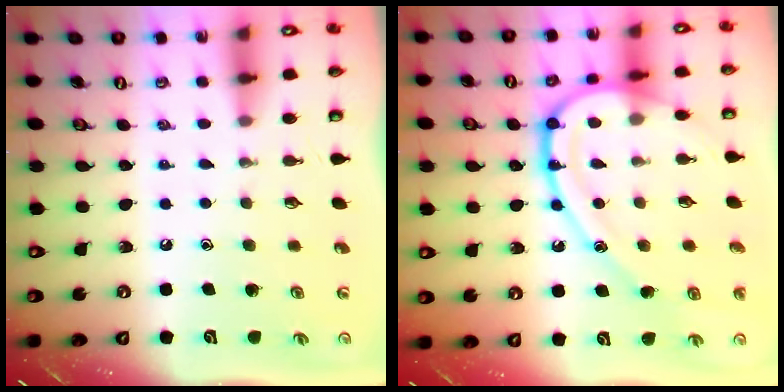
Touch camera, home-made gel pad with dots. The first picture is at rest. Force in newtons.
{"total": 17.5, "press": 17.5, "slide": 1.1}